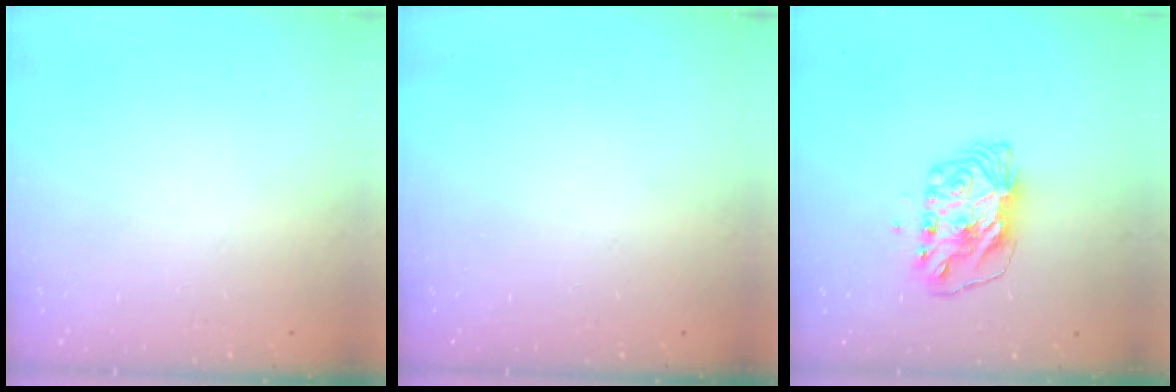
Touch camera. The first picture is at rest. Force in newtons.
{"total": 0.0}
{"total": 8.4, "press": 8.4, "slide": 0.8}